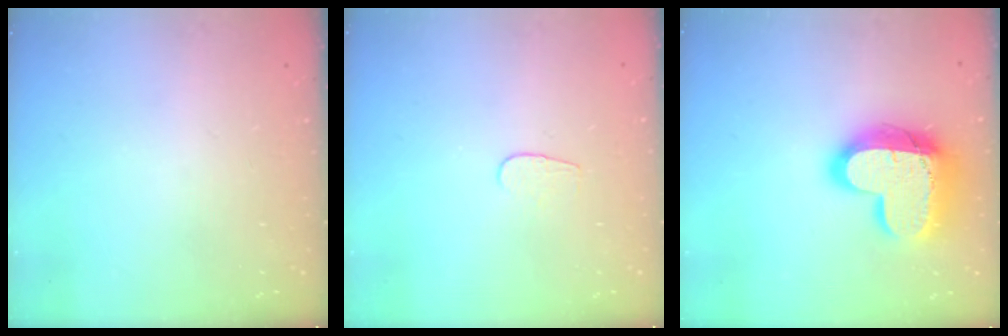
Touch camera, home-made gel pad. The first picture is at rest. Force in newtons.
{"total": 3.6, "press": 3.6, "slide": 0.3}
{"total": 19.1, "press": 19.0, "slide": 1.5}